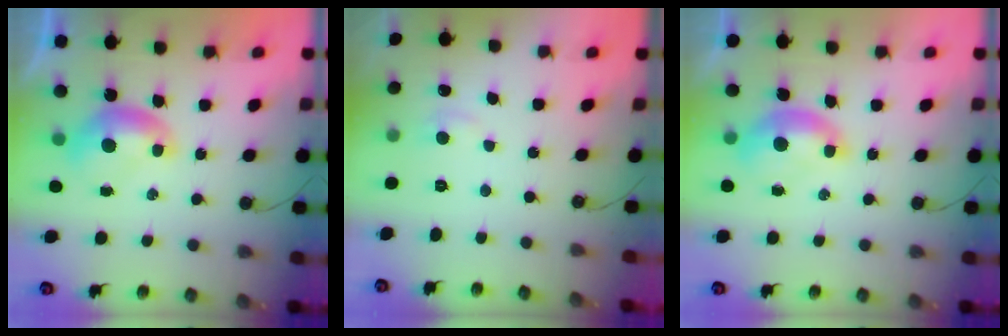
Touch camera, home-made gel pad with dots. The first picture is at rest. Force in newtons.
{"total": 1.8, "press": 1.6, "slide": 0.6}
{"total": 1.7, "press": 1.5, "slide": 0.6}